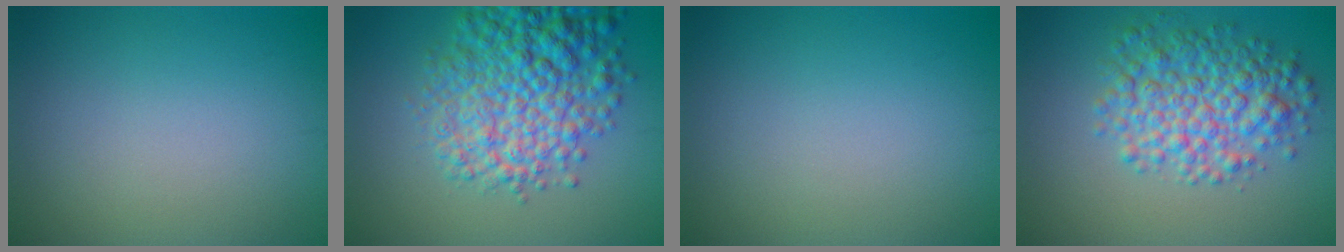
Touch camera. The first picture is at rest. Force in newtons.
{"total": 8.5, "press": 8.5, "slide": 0.3}
{"total": 0.0}
{"total": 6.0, "press": 6.0, "slide": 0.1}